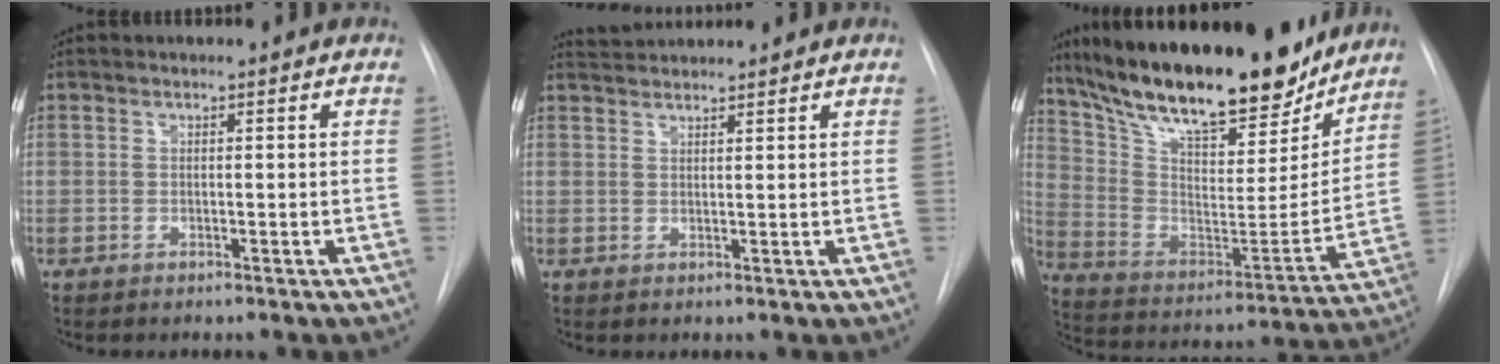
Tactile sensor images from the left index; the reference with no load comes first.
{"total": 3.4, "force": [3.4, 0.0, 0.5], "torque": [-0.012, 0.027, 0.065]}
{"total": 28.7, "force": [23.7, 7.5, 14.4], "torque": [-0.253, -0.010, 0.361]}